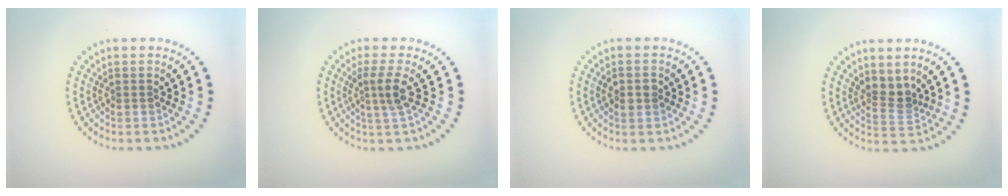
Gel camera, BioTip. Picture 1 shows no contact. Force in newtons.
{"total": 2.4, "press": 1.8, "slide": 1.6}
{"total": 2.1, "press": 2.1, "slide": 0.0}
{"total": 2.4, "press": 1.9, "slide": 1.5}